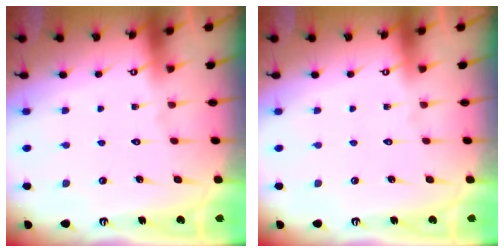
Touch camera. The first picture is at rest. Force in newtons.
{"total": 0.0}